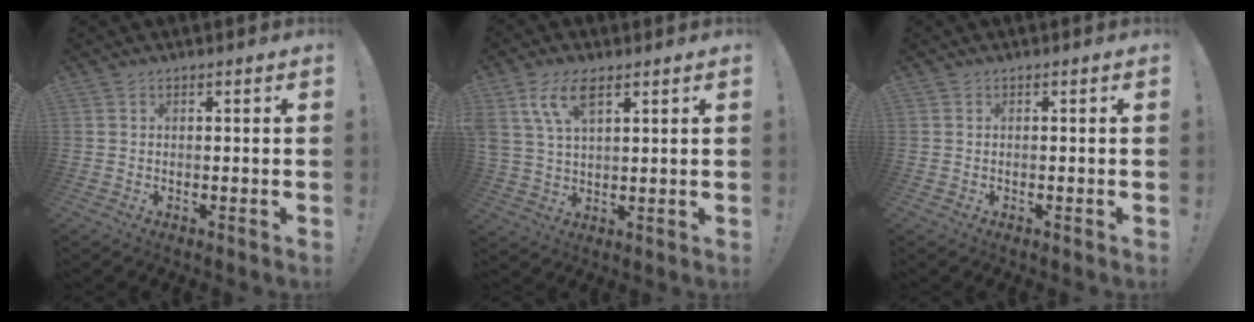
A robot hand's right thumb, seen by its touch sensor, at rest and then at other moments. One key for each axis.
{"total": 8.9, "fx": 4.9, "fy": 3.9, "fz": 6.4, "tx": -0.137, "ty": -0.005, "tz": 0.093}
{"total": 0.0}